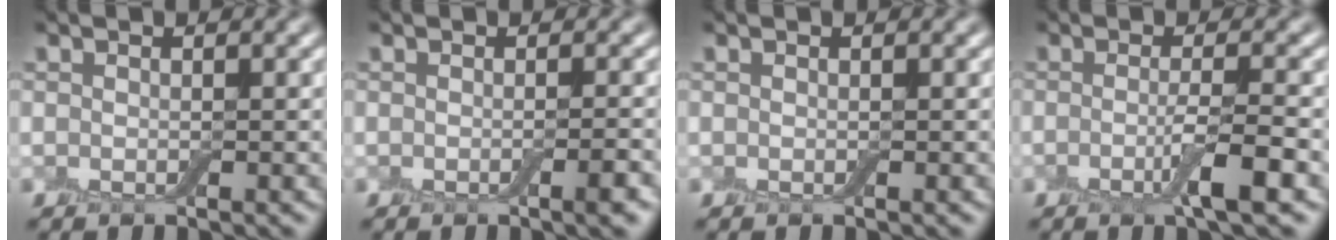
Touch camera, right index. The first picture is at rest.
{"total": 1.4, "force": [-0.7, 0.1, 1.3], "torque": [-0.018, -0.005, -0.011]}
{"total": 0.0}
{"total": 3.0, "force": [-1.2, 0.3, 2.8], "torque": [-0.048, -0.005, -0.023]}